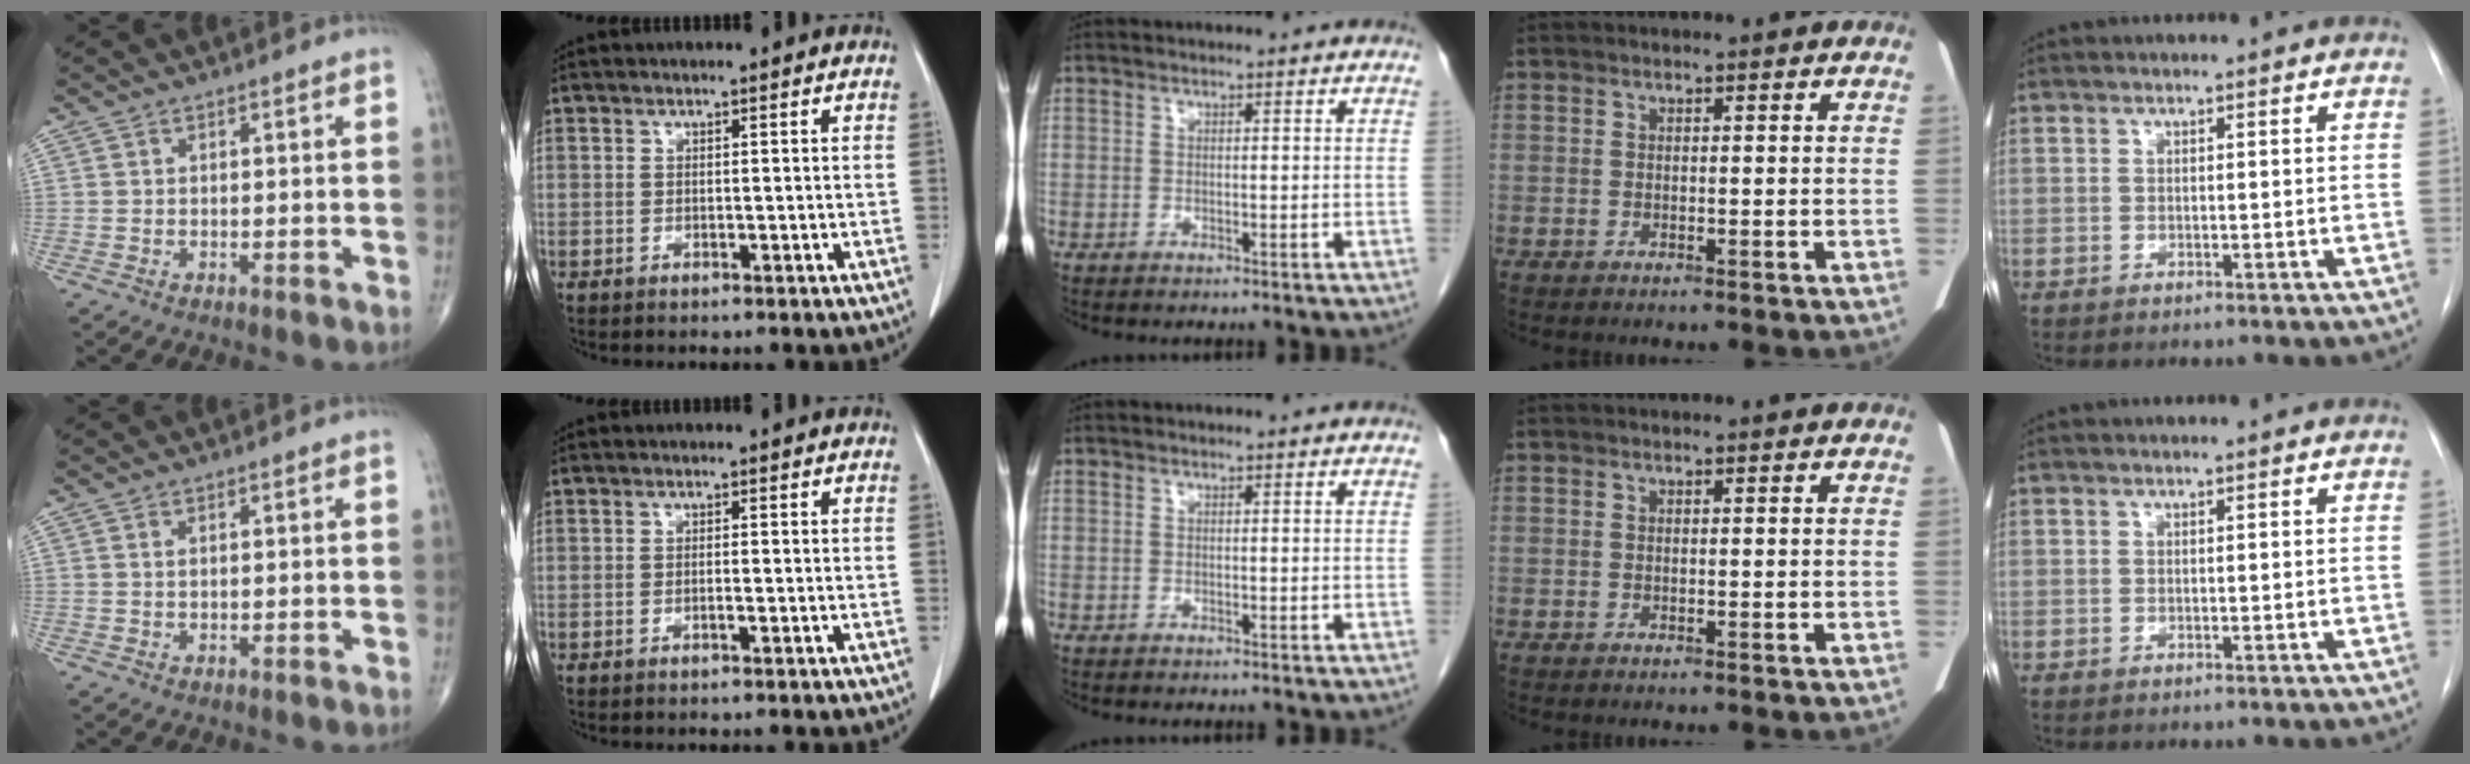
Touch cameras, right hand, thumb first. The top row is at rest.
{"thumb": {"total": 0.7, "force": [0.4, 0.2, 0.5], "torque": [-0.012, 0.002, 0.008]}, "index": {"total": 0.8, "force": [-0.2, 0.0, 0.7], "torque": [-0.013, 0.001, -0.004]}}